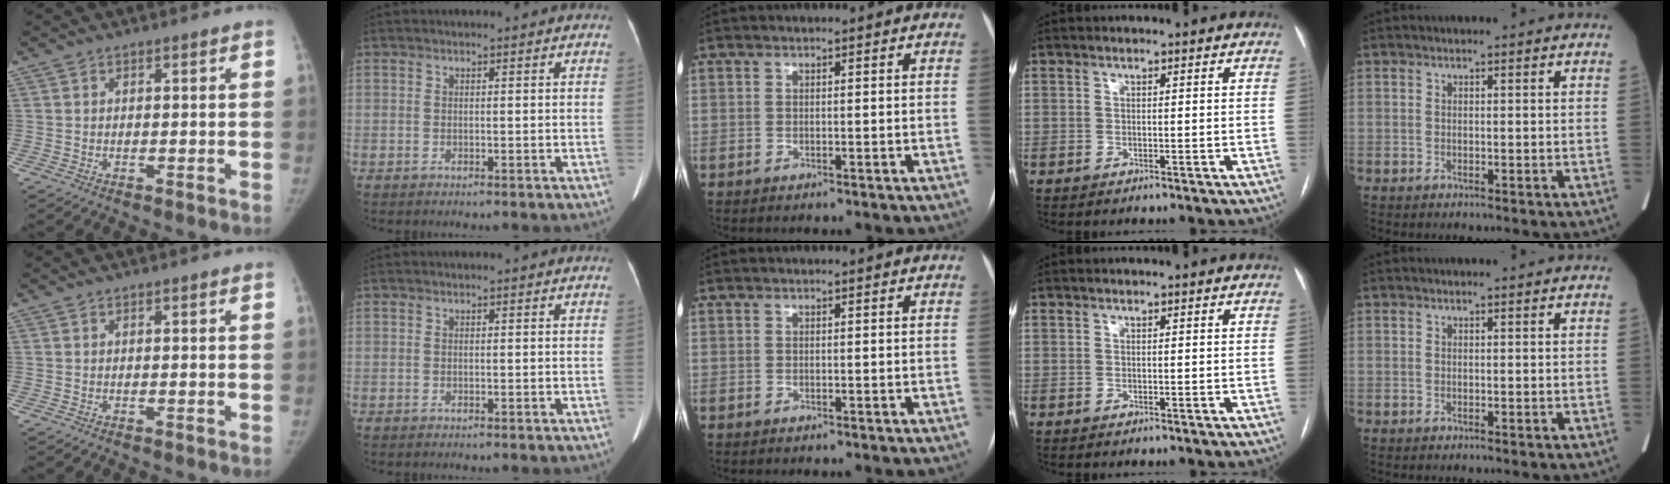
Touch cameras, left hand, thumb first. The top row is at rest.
{}